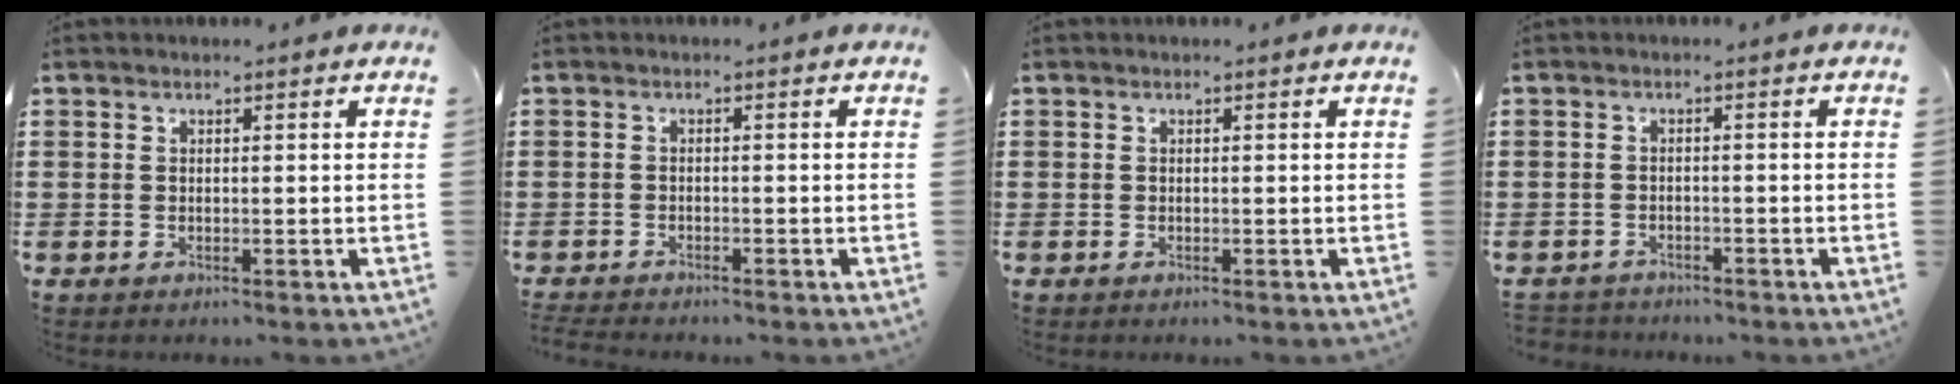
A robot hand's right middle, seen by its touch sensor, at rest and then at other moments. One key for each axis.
{"total": 1.4, "fx": -1.4, "fy": -0.1, "fz": 0.1, "tx": -0.007, "ty": -0.003, "tz": -0.029}
{"total": 0.0}
{"total": 1.9, "fx": -1.8, "fy": 0.3, "fz": -0.3, "tx": -0.001, "ty": -0.002, "tz": -0.043}